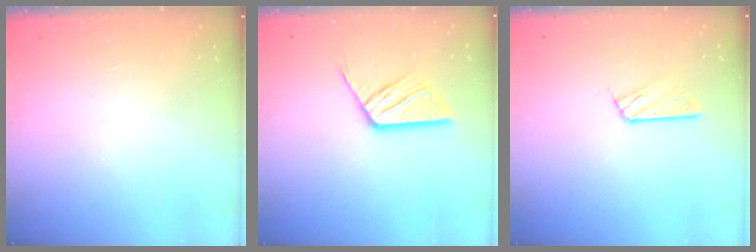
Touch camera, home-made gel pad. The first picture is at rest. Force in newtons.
{"total": 11.8, "press": 11.8, "slide": 1.0}
{"total": 4.7, "press": 4.6, "slide": 0.3}